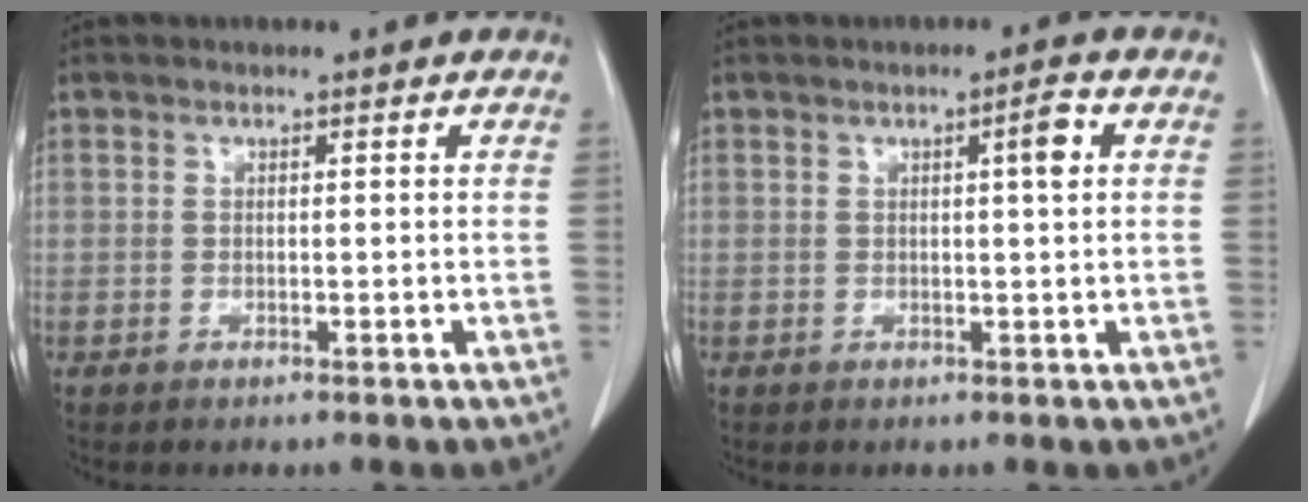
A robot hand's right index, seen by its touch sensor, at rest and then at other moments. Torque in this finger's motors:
{"motor_torque": [0.07, 0.05, 0.07, 0.01]}